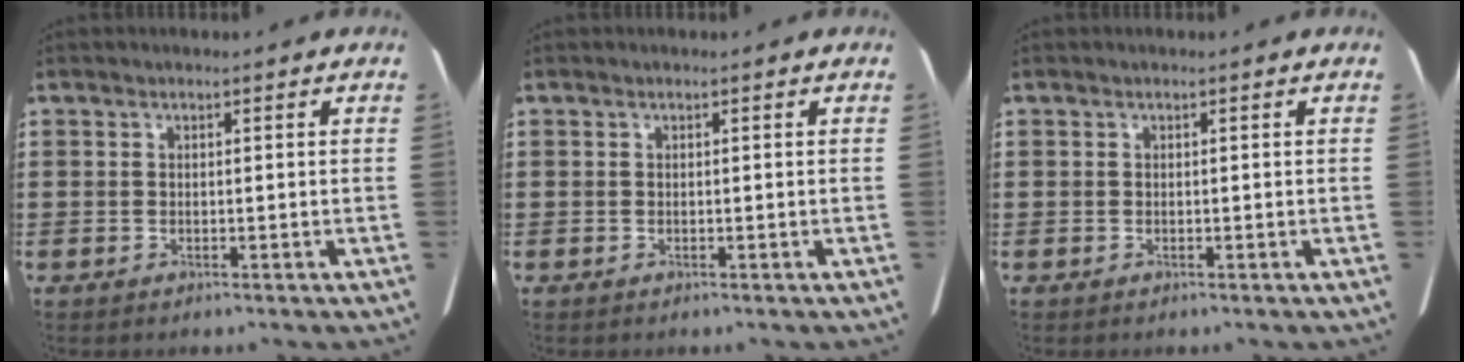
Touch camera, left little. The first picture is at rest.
{"total": 0.0}
{"total": 0.0}